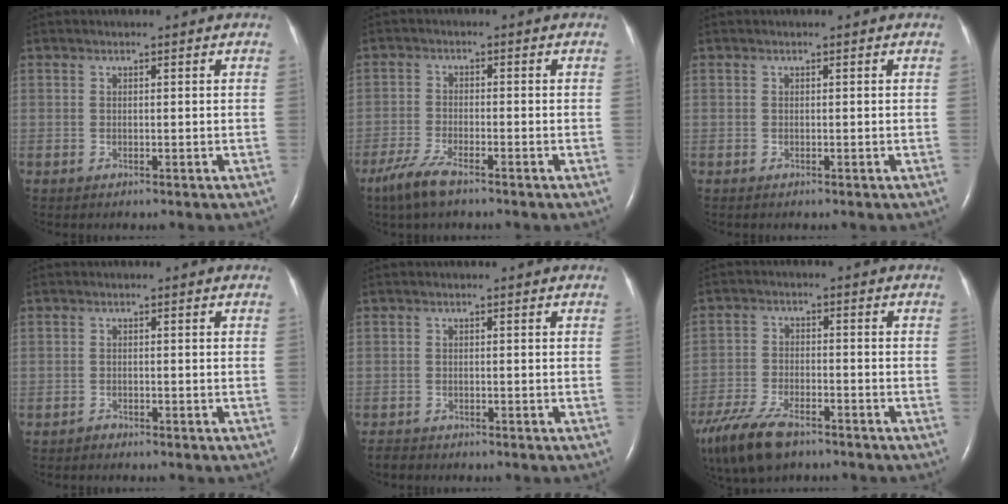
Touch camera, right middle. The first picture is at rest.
{"total": 5.1, "force": [-3.7, 0.9, 3.4], "torque": [-0.085, -0.011, -0.071]}
{"total": 0.0}
{"total": 0.8, "force": [-0.7, 0.2, 0.0], "torque": [-0.001, -0.001, -0.014]}
{"total": 1.4, "force": [-1.3, 0.4, 0.0], "torque": [-0.001, -0.003, -0.022]}
{"total": 12.1, "force": [-8.9, 4.5, 6.9], "torque": [-0.150, -0.019, -0.157]}